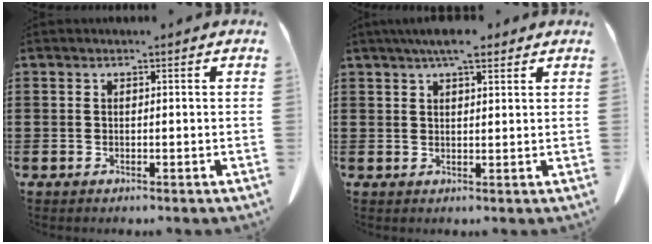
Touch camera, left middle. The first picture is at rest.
{"total": 5.2, "force": [3.8, 1.4, 3.2], "torque": [-0.063, -0.002, 0.067]}